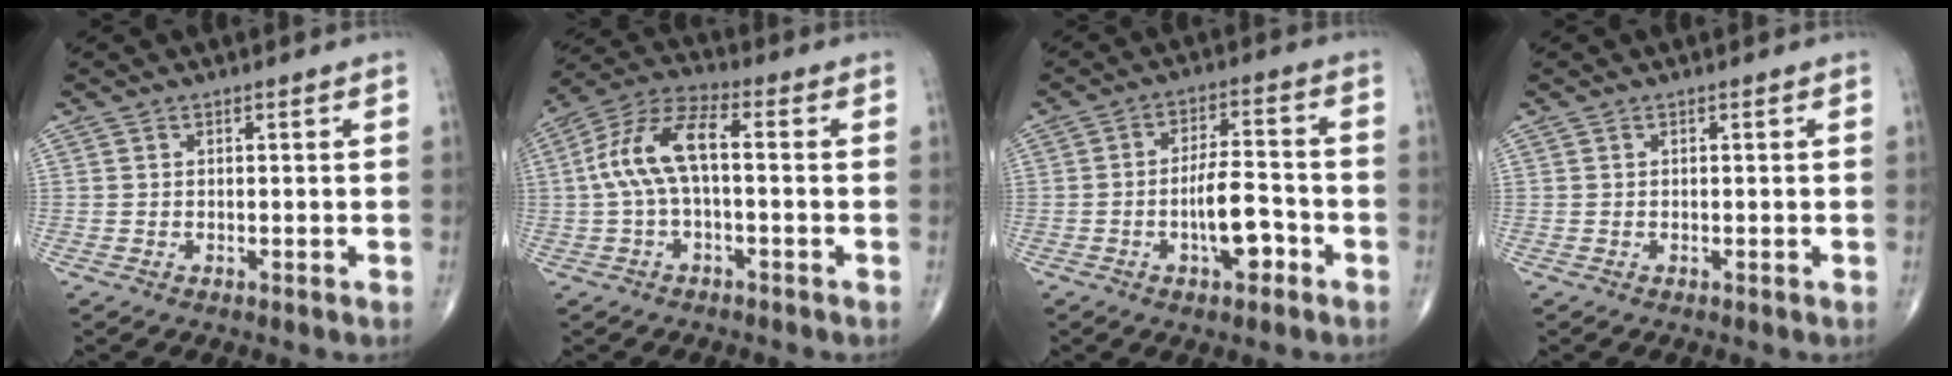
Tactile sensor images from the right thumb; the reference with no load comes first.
{"total": 10.9, "force": [0.0, 4.6, 9.9], "torque": [-0.211, 0.042, -0.007]}
{"total": 8.3, "force": [-2.9, 3.2, 7.0], "torque": [-0.109, 0.027, -0.050]}
{"total": 0.0}